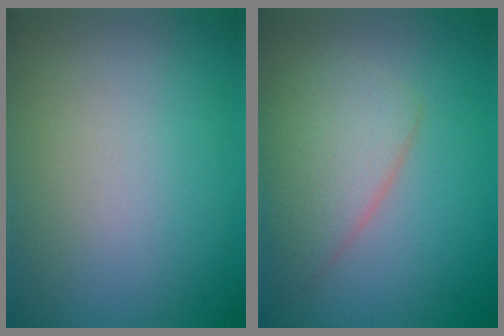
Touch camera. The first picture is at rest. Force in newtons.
{"total": 3.9, "press": 3.9, "slide": 0.2}